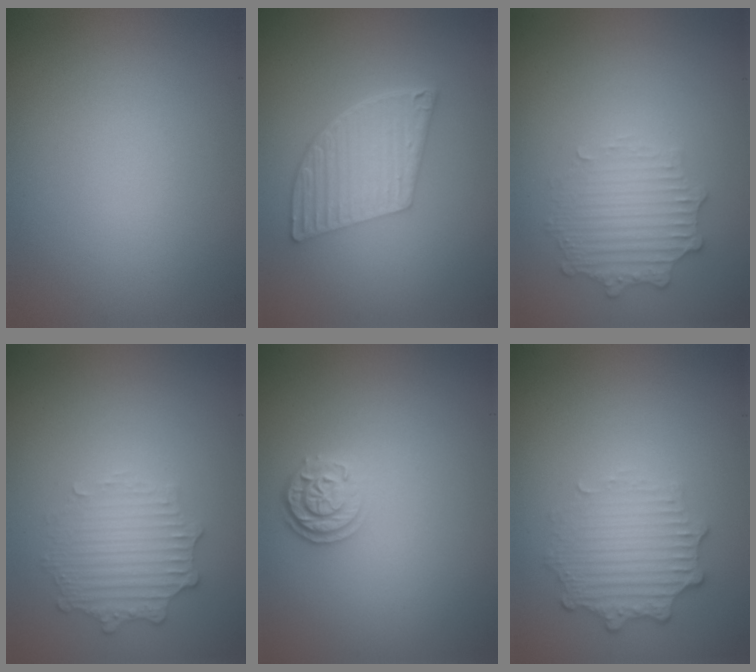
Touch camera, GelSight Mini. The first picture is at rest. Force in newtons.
{"total": 6.1, "press": 4.3, "slide": 4.3}
{"total": 2.6, "press": 2.5, "slide": 0.7}
{"total": 2.6, "press": 2.5, "slide": 0.7}
{"total": 2.4, "press": 2.1, "slide": 1.2}
{"total": 3.5, "press": 2.8, "slide": 2.1}